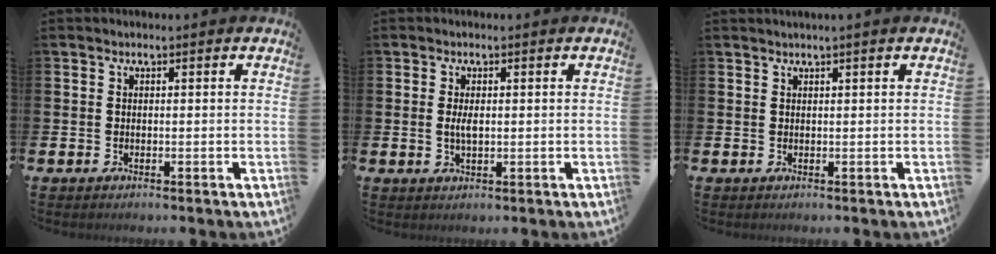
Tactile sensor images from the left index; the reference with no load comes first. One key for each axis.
{"total": 2.1, "fx": 0.2, "fy": 0.9, "fz": 1.9, "tx": -0.029, "ty": 0.000, "tz": 0.000}
{"total": 0.6, "fx": 0.4, "fy": -0.3, "fz": 0.3, "tx": -0.008, "ty": 0.001, "tz": 0.009}